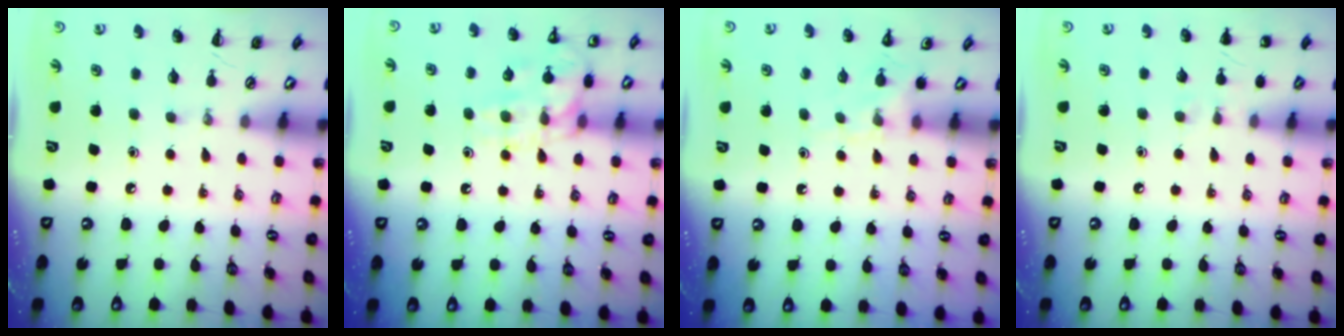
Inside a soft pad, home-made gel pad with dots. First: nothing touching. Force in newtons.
{"total": 13.4, "press": 13.4, "slide": 1.3}
{"total": 5.5, "press": 5.3, "slide": 1.7}
{"total": 4.3, "press": 4.1, "slide": 1.3}